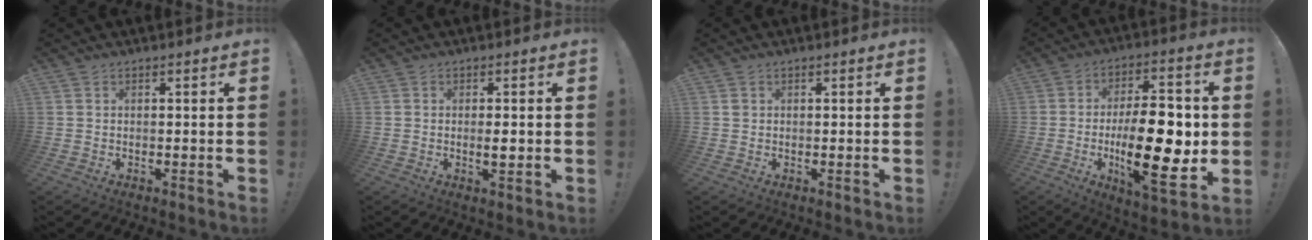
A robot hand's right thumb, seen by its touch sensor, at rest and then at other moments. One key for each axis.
{"total": 2.6, "fx": -0.2, "fy": 0.6, "fz": 2.5, "tx": -0.027, "ty": -0.006, "tz": -0.007}
{"total": 0.7, "fx": 0.3, "fy": 0.6, "fz": 0.1, "tx": 0.006, "ty": 0.000, "tz": 0.003}
{"total": 23.5, "fx": -2.7, "fy": 9.5, "fz": 21.3, "tx": -0.354, "ty": 0.000, "tz": -0.043}